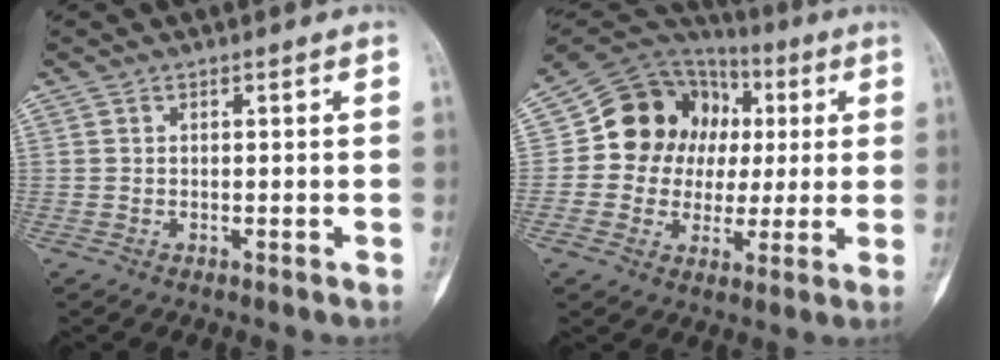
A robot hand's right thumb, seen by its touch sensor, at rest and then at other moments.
{"total": 17.1, "force": [2.1, 14.7, 8.6], "torque": [-0.094, 0.033, 0.039]}